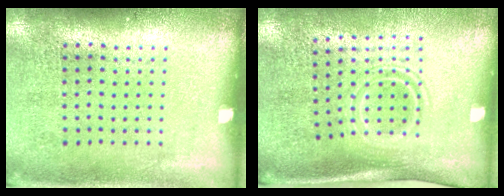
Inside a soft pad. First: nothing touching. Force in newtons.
{"total": 1.8, "press": 1.2, "slide": 1.3}